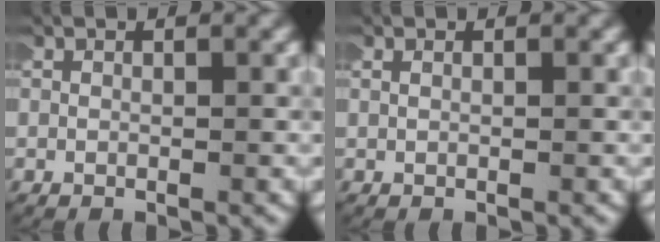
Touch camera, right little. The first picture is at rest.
{"total": 0.5, "force": [0.4, 0.0, 0.4], "torque": [-0.003, 0.000, 0.009]}